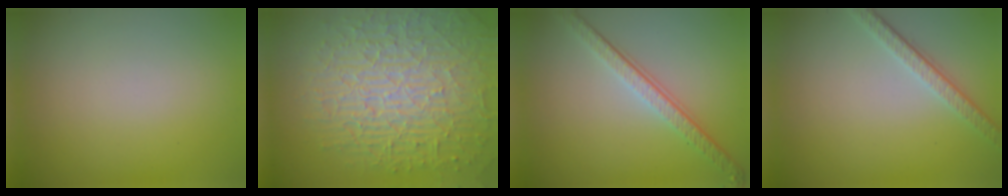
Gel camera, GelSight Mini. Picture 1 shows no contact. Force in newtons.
{"total": 10.2, "press": 6.7, "slide": 7.8}
{"total": 3.7, "press": 2.8, "slide": 2.5}
{"total": 3.1, "press": 2.3, "slide": 2.1}